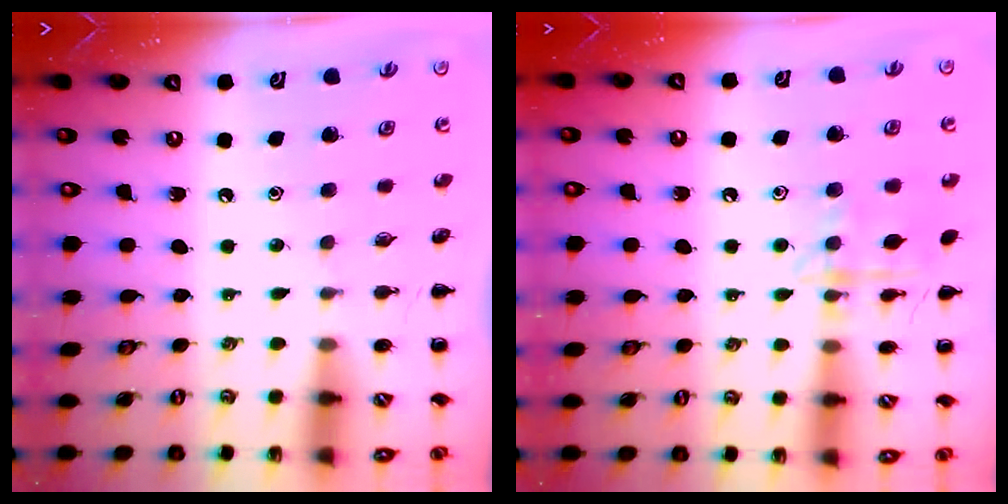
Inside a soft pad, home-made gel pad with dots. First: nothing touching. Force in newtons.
{"total": 10.6, "press": 10.6, "slide": 0.7}